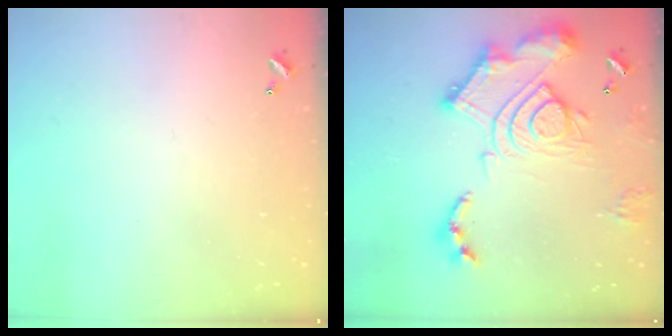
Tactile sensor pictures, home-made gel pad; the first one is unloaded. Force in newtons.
{"total": 21.5, "press": 21.4, "slide": 2.5}